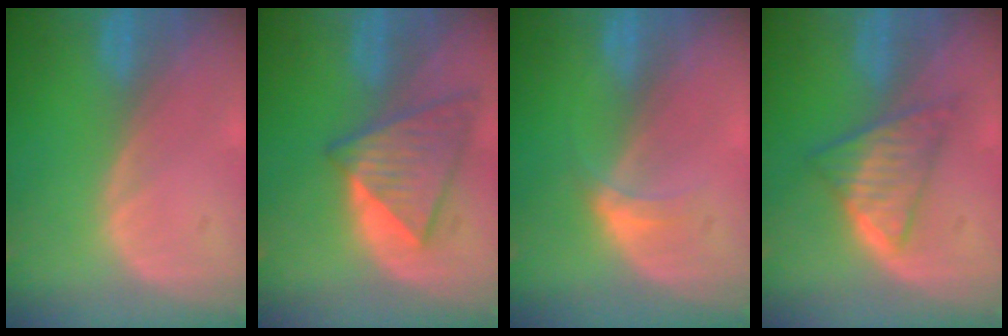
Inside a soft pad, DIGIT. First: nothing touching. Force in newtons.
{"total": 7.6, "press": 7.3, "slide": 2.2}
{"total": 2.6, "press": 2.2, "slide": 1.4}
{"total": 6.1, "press": 5.7, "slide": 2.1}